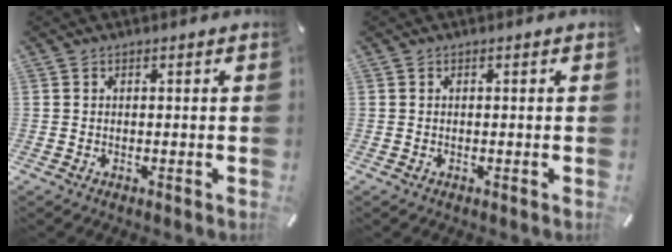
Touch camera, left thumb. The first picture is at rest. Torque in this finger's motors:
{"motor_torque": [-0.03, 0.03, -0.03, 0.02, 0.01]}